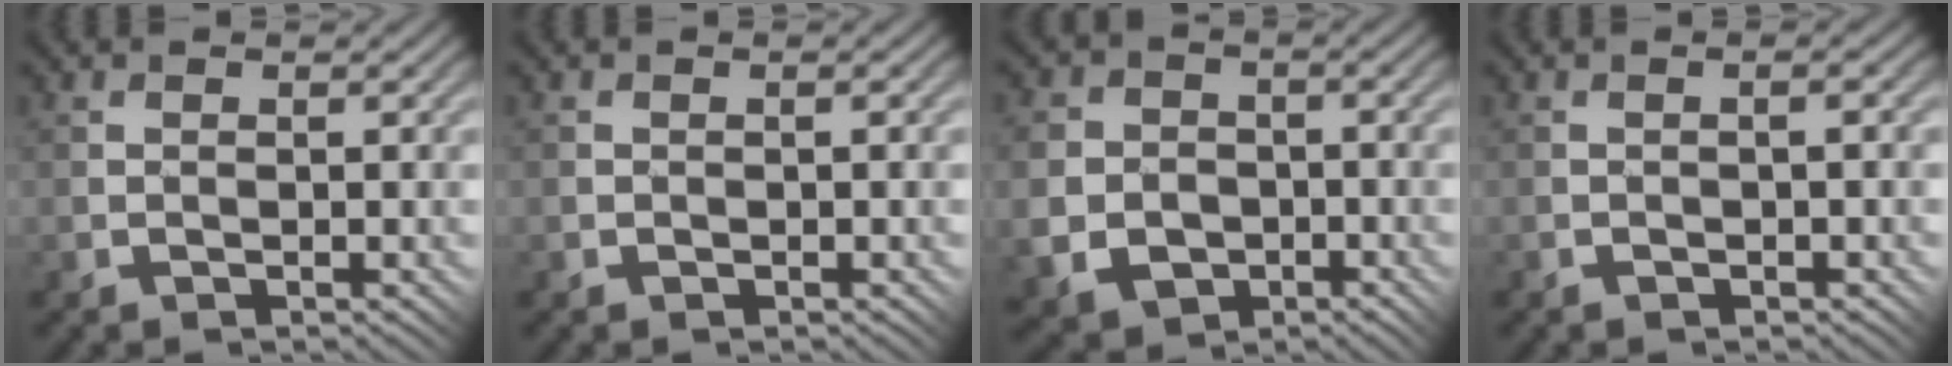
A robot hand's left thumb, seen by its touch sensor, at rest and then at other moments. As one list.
[{"total": 0.8, "force": [-0.3, 0.5, 0.5], "torque": [-0.007, -0.002, -0.003]}, {"total": 8.1, "force": [-2.4, 7.1, 3.2], "torque": [-0.101, -0.029, -0.058]}, {"total": 1.7, "force": [-0.5, 0.4, 1.6], "torque": [-0.028, 0.002, -0.004]}]